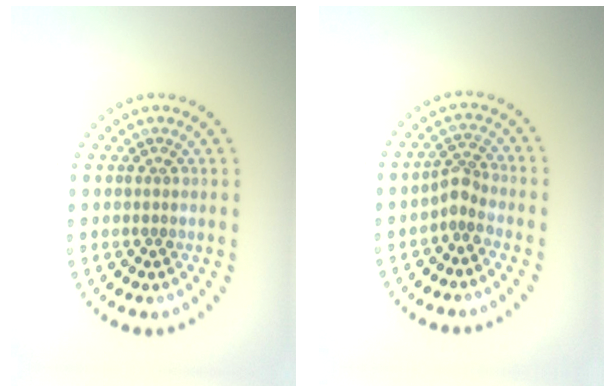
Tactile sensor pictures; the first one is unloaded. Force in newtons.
{"total": 1.9, "press": 1.4, "slide": 1.3}